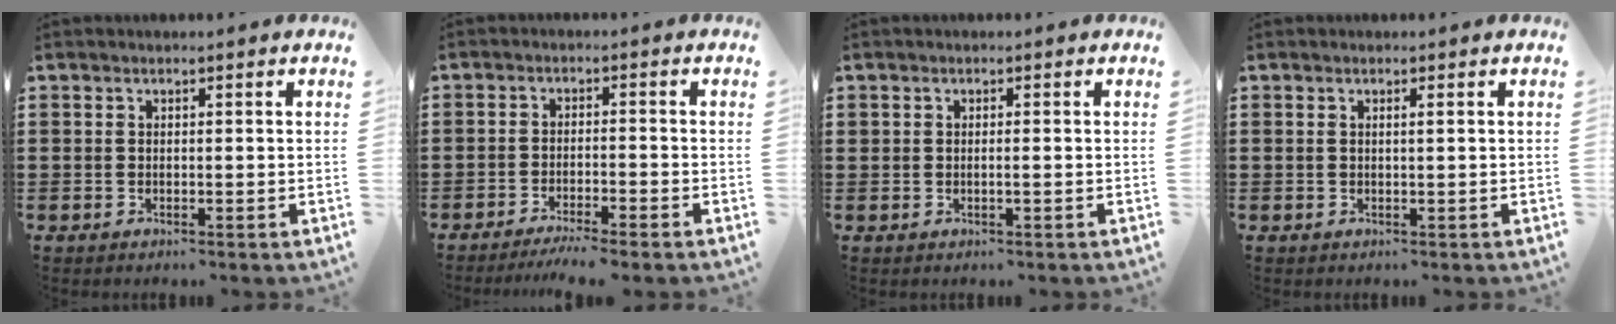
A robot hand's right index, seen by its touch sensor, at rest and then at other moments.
{"total": 2.8, "force": [-2.6, -0.3, 1.0], "torque": [-0.018, -0.001, -0.053]}
{"total": 0.7, "force": [-0.1, 0.1, 0.7], "torque": [-0.013, -0.004, -0.001]}
{"total": 0.7, "force": [0.2, 0.0, 0.6], "torque": [-0.012, -0.002, 0.003]}